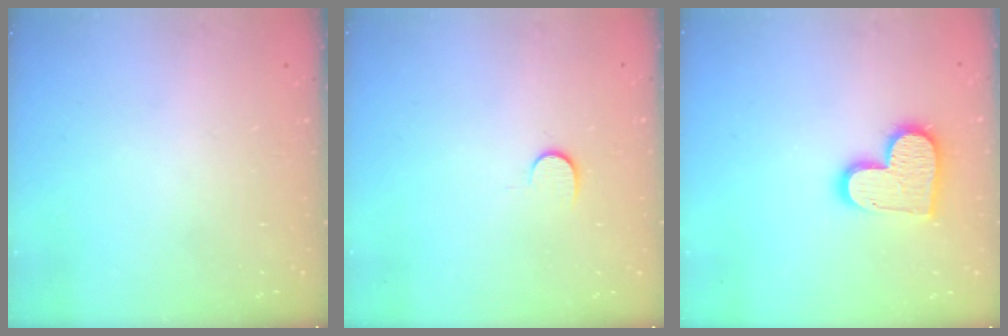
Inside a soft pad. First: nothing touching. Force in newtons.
{"total": 5.7, "press": 5.6, "slide": 0.7}
{"total": 13.8, "press": 13.7, "slide": 1.1}